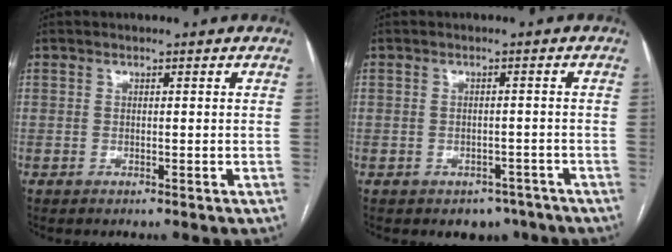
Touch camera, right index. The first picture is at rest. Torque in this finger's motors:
{"motor_torque": [0.30, -0.35, -0.03, -0.02]}